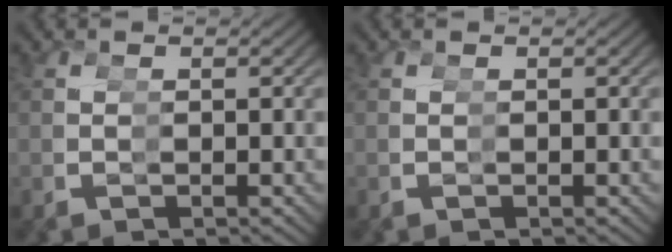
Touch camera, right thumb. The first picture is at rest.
{"total": 0.0}